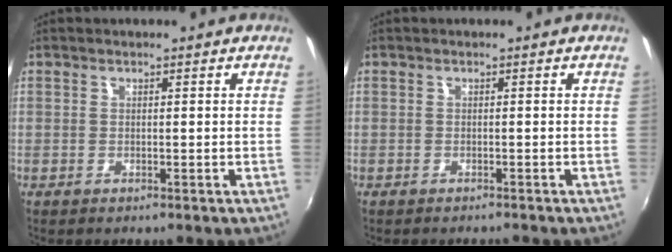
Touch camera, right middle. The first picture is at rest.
{"total": 1.1, "force": [-1.0, 0.2, 0.2], "torque": [-0.007, -0.006, -0.016]}